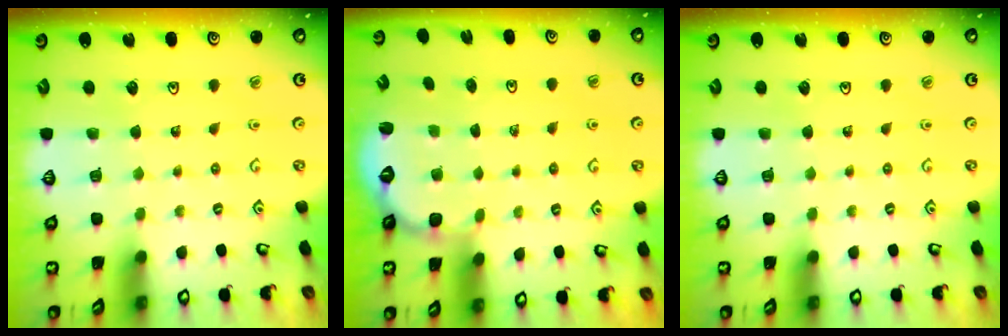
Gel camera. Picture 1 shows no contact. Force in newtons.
{"total": 2.4, "press": 1.9, "slide": 1.5}
{"total": 0.0}